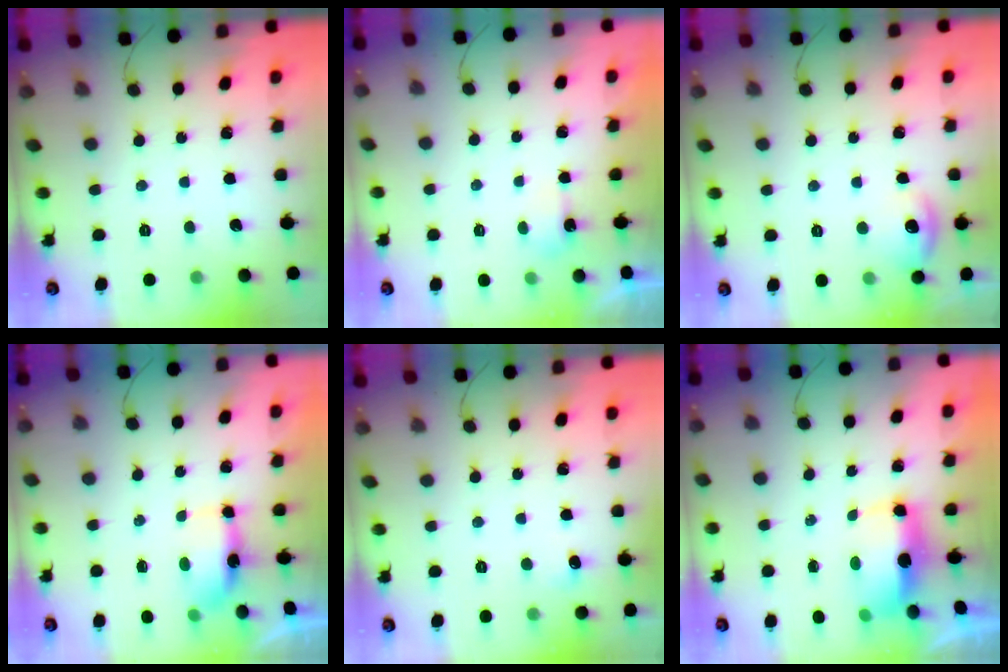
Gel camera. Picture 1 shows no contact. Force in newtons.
{"total": 2.9, "press": 2.8, "slide": 0.6}
{"total": 7.4, "press": 7.3, "slide": 1.6}
{"total": 5.2, "press": 5.2, "slide": 0.9}
{"total": 11.1, "press": 3.0, "slide": 10.7}
{"total": 6.4, "press": 6.4, "slide": 0.6}